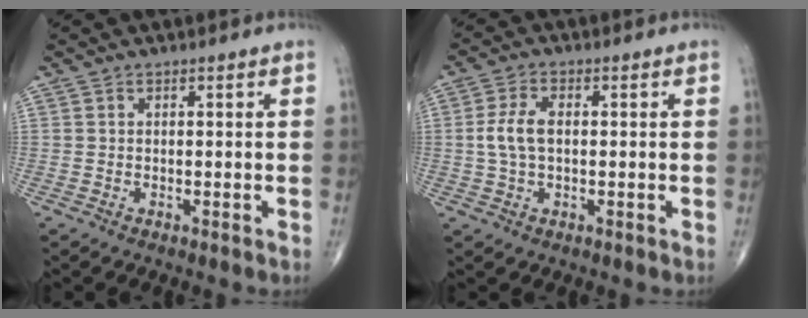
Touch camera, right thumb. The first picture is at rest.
{"total": 5.4, "force": [0.2, 2.9, 4.5], "torque": [-0.101, 0.009, 0.000]}